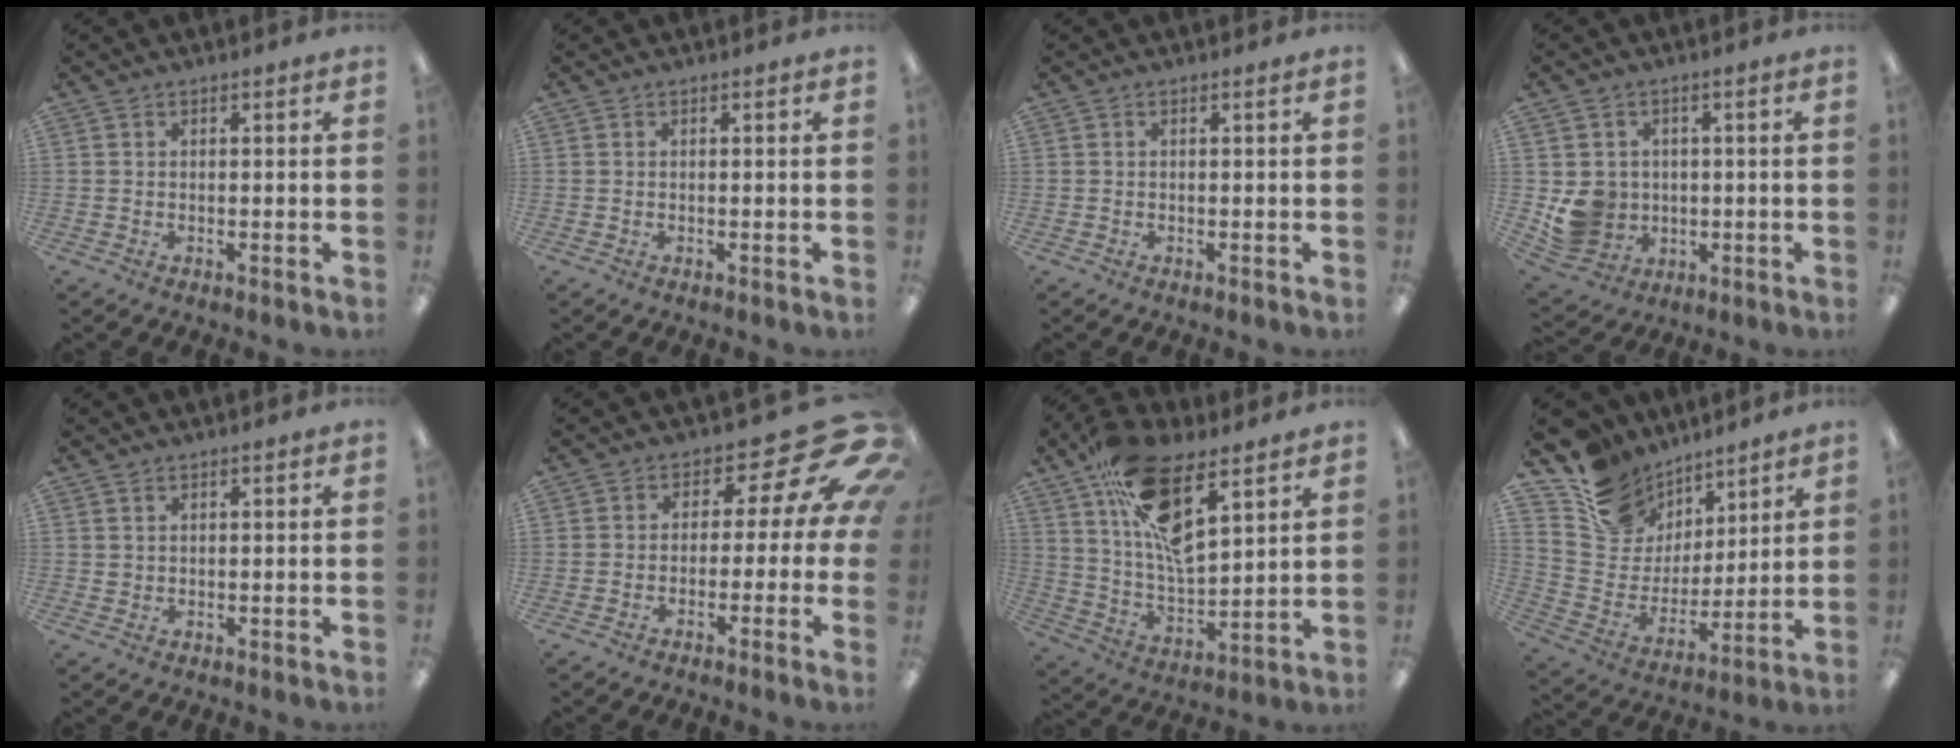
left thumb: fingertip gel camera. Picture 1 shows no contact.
{"total": 0.0}
{"total": 0.0}
{"total": 8.3, "force": [0.0, 8.0, 2.0], "torque": [-0.052, -0.002, 0.010]}
{"total": 1.2, "force": [0.7, 1.0, 0.0], "torque": [-0.002, 0.002, 0.013]}
{"total": 13.4, "force": [5.2, 6.1, 10.7], "torque": [-0.156, -0.029, 0.078]}
{"total": 18.7, "force": [11.1, 7.5, 13.0], "torque": [-0.235, -0.051, 0.196]}
{"total": 15.3, "force": [10.8, 10.4, 3.1], "torque": [-0.077, -0.077, 0.209]}